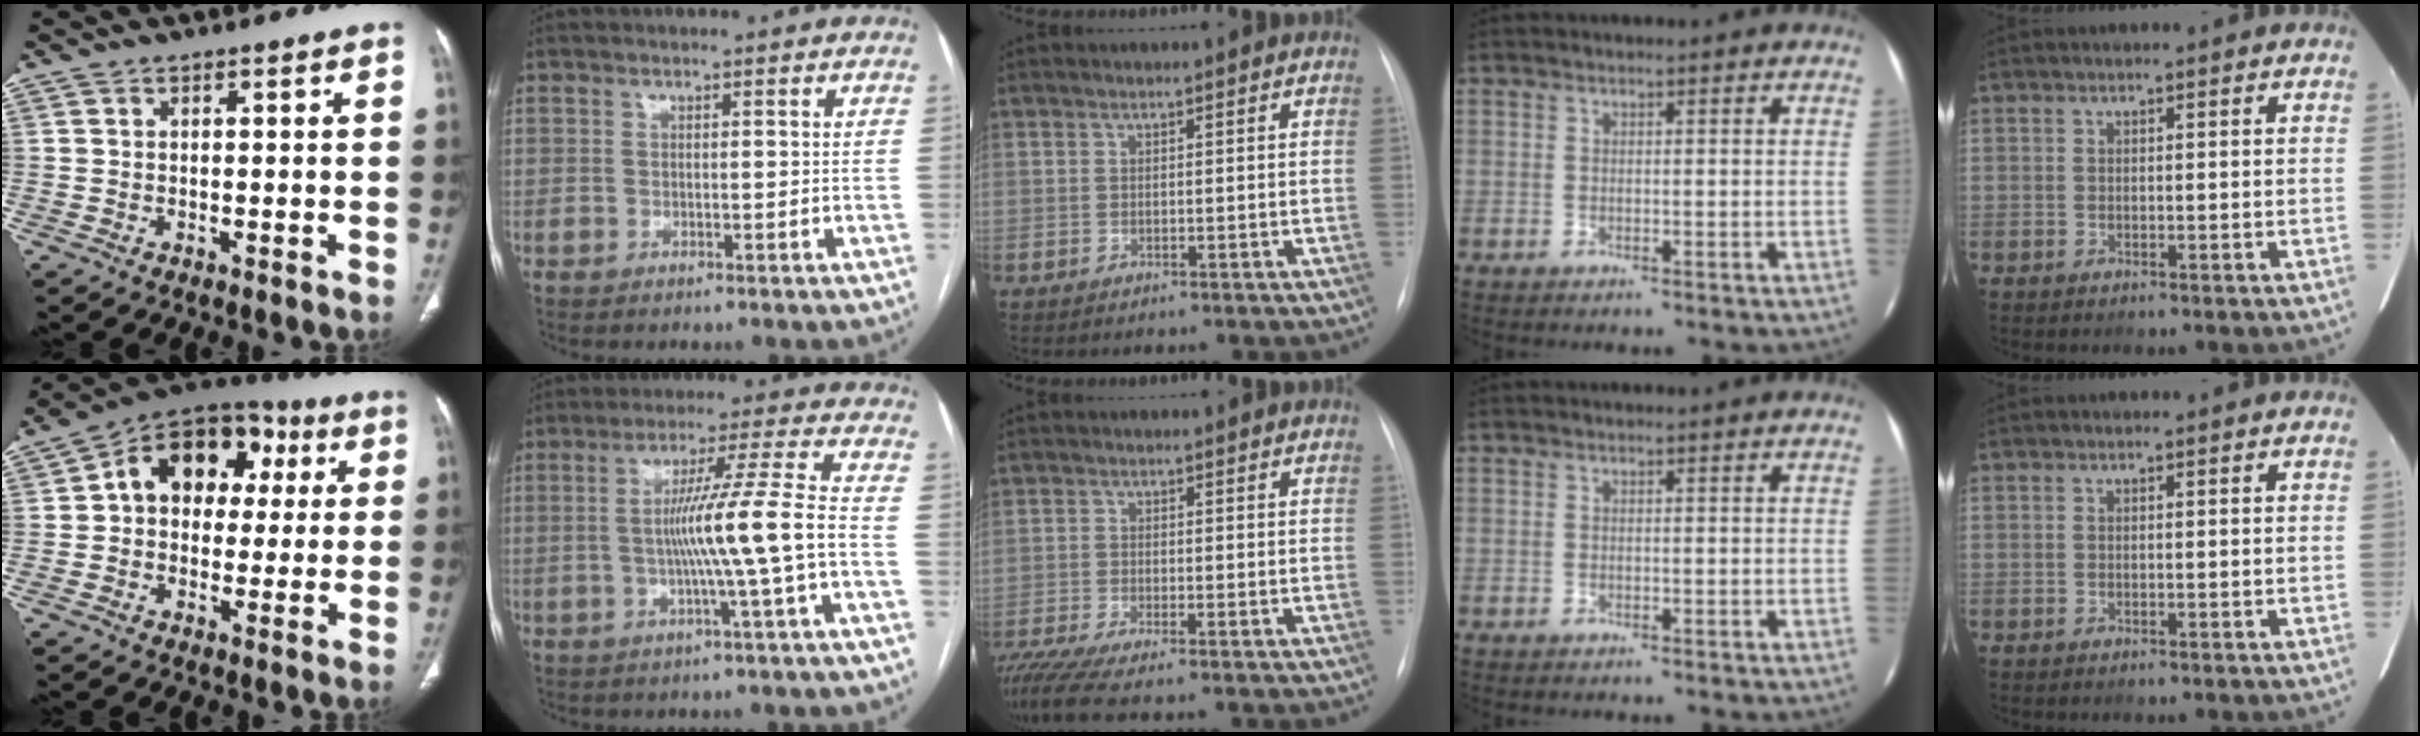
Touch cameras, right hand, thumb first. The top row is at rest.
{"thumb": {"total": 15.7, "force": [3.3, 11.4, 10.2], "torque": [-0.108, 0.030, 0.039]}, "index": {"total": 10.5, "force": [-1.7, -2.0, 10.1], "torque": [-0.174, 0.008, -0.025]}, "middle": {"total": 5.2, "force": [-4.3, -0.4, 2.9], "torque": [-0.053, -0.016, -0.078]}}